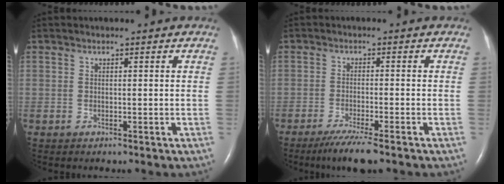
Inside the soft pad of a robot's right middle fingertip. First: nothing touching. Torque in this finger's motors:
{"motor_torque": [0.54, -0.46, 0.16, 0.04]}